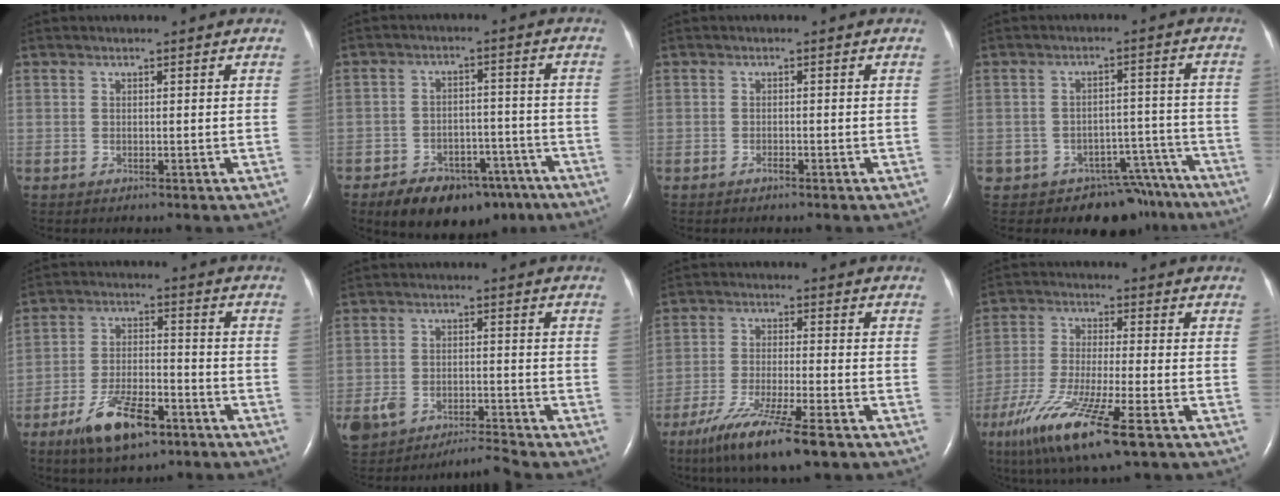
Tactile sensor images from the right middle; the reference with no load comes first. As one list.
[{"total": 13.4, "force": [-9.6, 7.1, 6.3], "torque": [-0.083, 0.017, -0.139]}, {"total": 0.6, "force": [-0.5, 0.1, 0.3], "torque": [-0.008, -0.001, -0.008]}, {"total": 11.6, "force": [-9.1, 7.0, 1.7], "torque": [0.002, 0.048, -0.104]}, {"total": 10.5, "force": [-6.5, 3.6, 7.4], "torque": [-0.142, -0.006, -0.112]}, {"total": 5.6, "force": [-5.0, 1.4, 2.1], "torque": [-0.048, 0.016, -0.088]}, {"total": 11.8, "force": [-7.9, 0.7, 8.7], "torque": [-0.158, -0.034, -0.134]}, {"total": 13.9, "force": [-7.6, 1.5, 11.5], "torque": [-0.232, -0.037, -0.136]}]